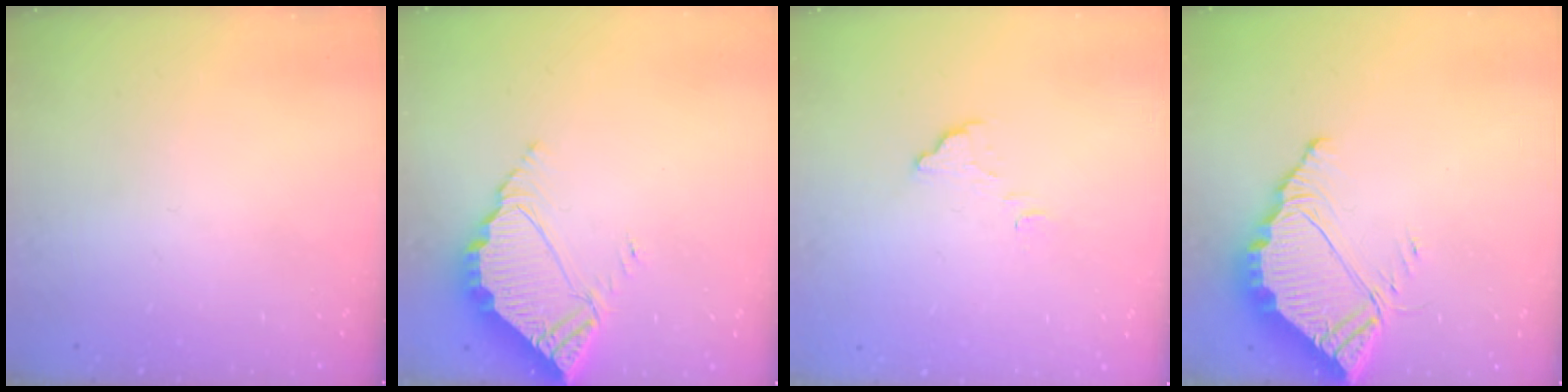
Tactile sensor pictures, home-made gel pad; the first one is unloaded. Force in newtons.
{"total": 6.0, "press": 6.0, "slide": 0.3}
{"total": 4.7, "press": 4.7, "slide": 0.2}
{"total": 8.9, "press": 8.9, "slide": 0.6}